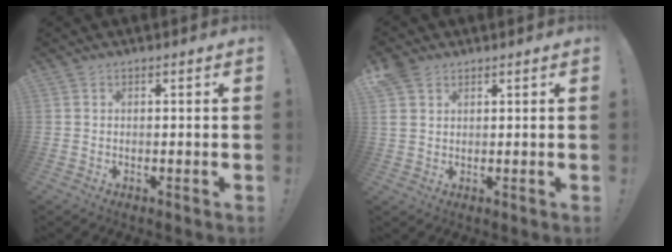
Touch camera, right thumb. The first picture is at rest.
{"total": 4.8, "force": [2.8, 3.3, 2.1], "torque": [-0.037, -0.004, 0.057]}